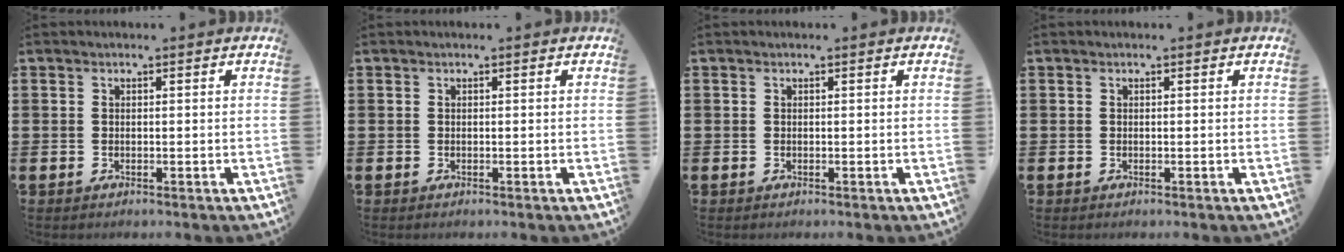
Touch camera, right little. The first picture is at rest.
{"total": 0.0}
{"total": 0.0}
{"total": 0.0}